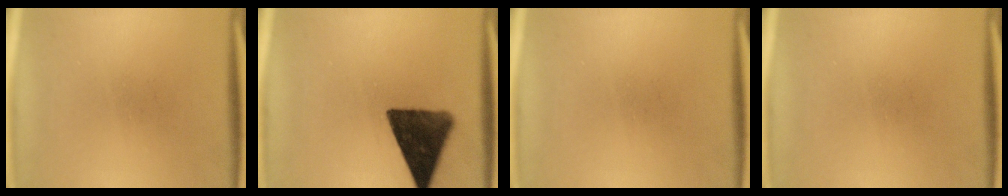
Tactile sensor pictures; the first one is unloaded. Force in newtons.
{"total": 13.2}
{"total": 0.0}
{"total": 0.0}